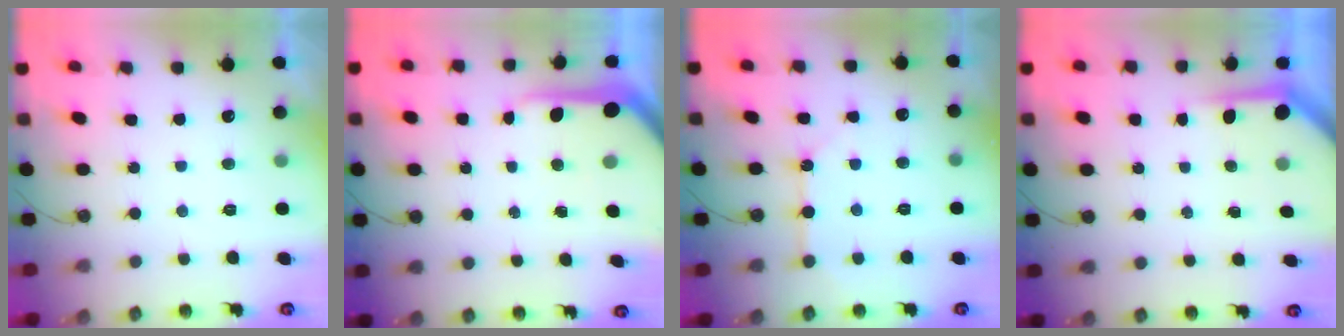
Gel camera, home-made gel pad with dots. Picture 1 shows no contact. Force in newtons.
{"total": 7.8, "press": 7.8, "slide": 0.7}
{"total": 4.5, "press": 4.5, "slide": 0.4}
{"total": 3.9, "press": 3.9, "slide": 0.3}